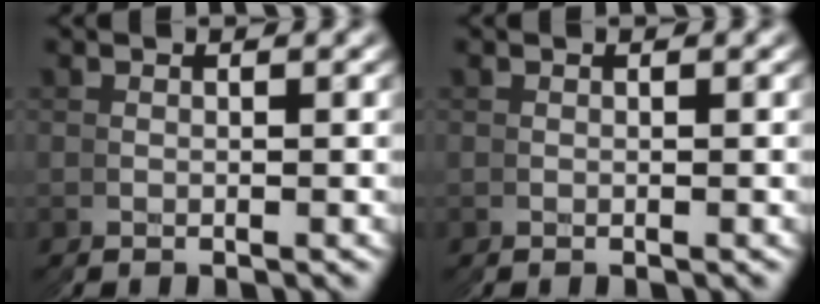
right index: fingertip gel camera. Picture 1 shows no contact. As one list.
[{"total": 0.0}]